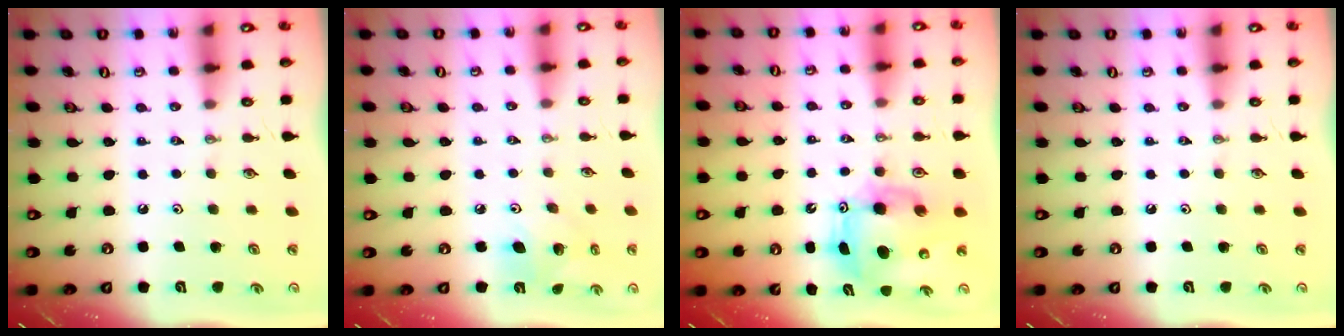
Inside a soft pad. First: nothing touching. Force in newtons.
{"total": 8.3, "press": 8.1, "slide": 2.0}
{"total": 10.0, "press": 9.9, "slide": 1.6}
{"total": 0.0}